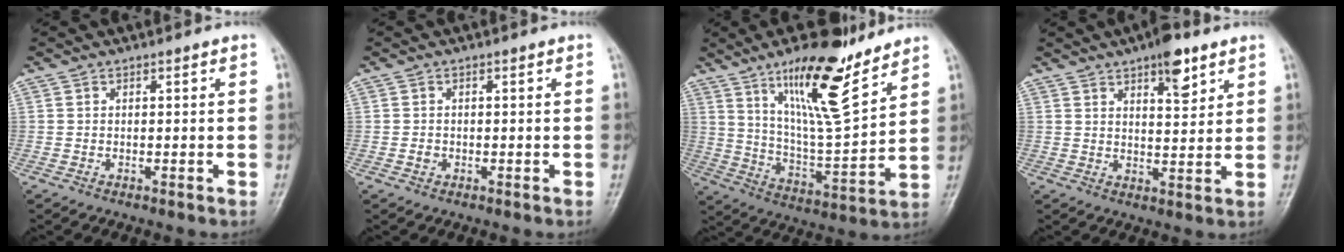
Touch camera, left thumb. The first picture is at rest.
{"total": 1.3, "force": [-0.4, 1.0, 0.6], "torque": [-0.007, 0.002, -0.008]}
{"total": 18.1, "force": [11.8, 4.3, 13.0], "torque": [-0.197, -0.075, 0.212]}
{"total": 7.6, "force": [4.6, 2.8, 5.4], "torque": [-0.061, -0.024, 0.063]}